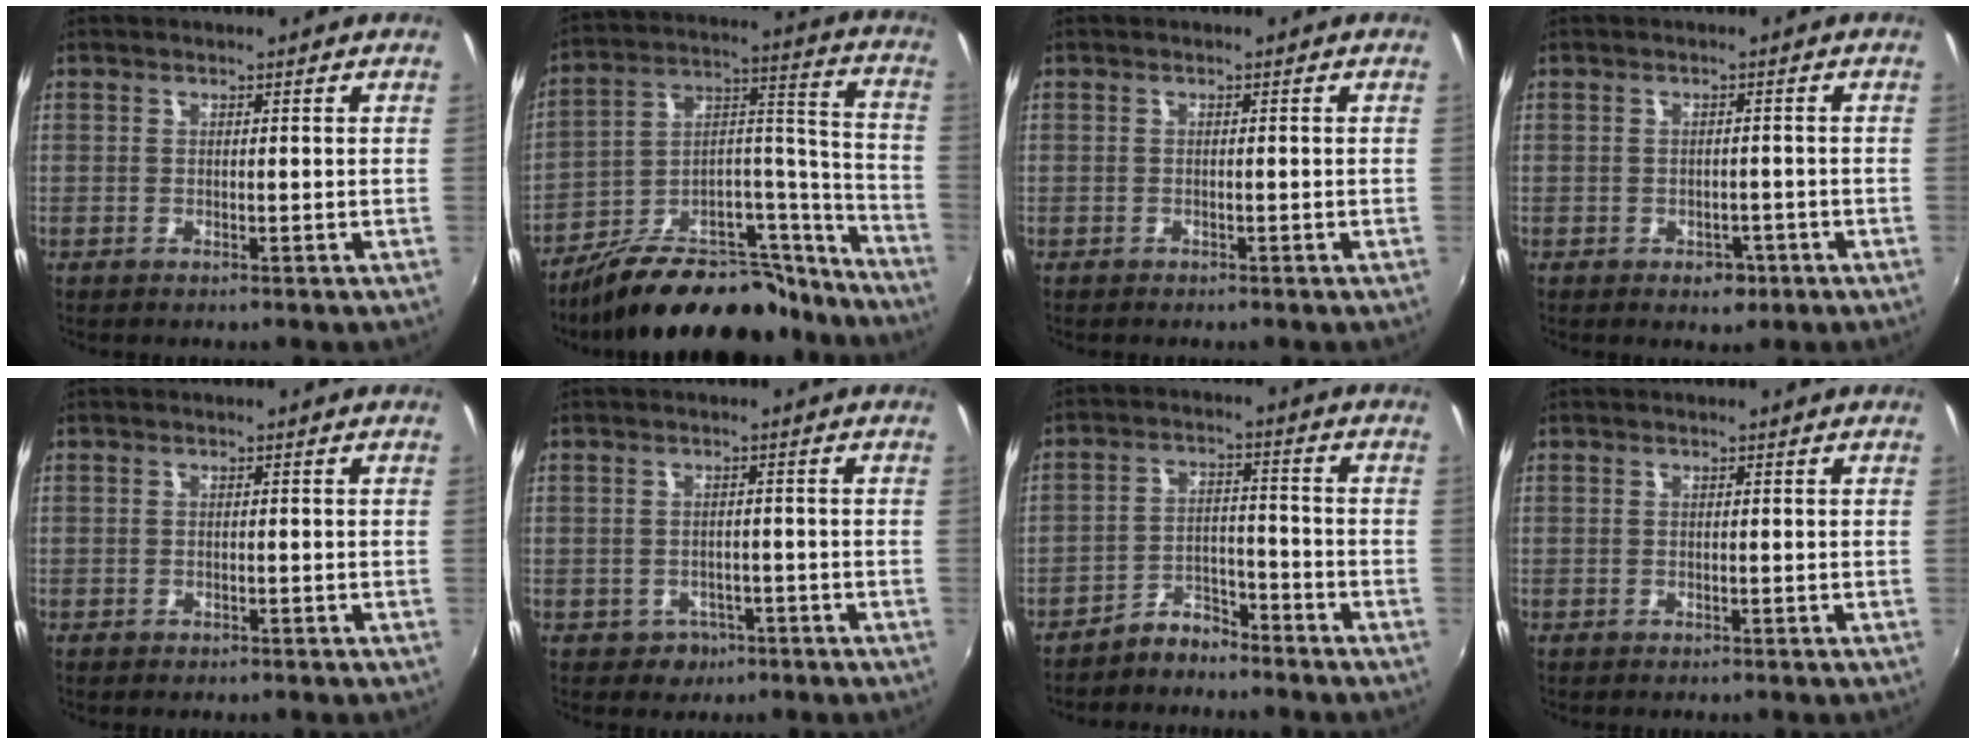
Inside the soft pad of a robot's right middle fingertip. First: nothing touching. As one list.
[{"total": 28.2, "force": [-22.8, 10.2, 13.0], "torque": [-0.185, 0.051, -0.326]}, {"total": 0.6, "force": [-0.5, 0.3, 0.0], "torque": [-0.003, -0.002, -0.009]}, {"total": 3.4, "force": [-1.8, 2.4, 1.6], "torque": [-0.030, -0.004, -0.019]}, {"total": 0.9, "force": [-0.7, 0.6, 0.2], "torque": [-0.006, -0.003, -0.010]}, {"total": 3.8, "force": [-1.8, 3.2, 0.7], "torque": [-0.026, 0.002, -0.020]}, {"total": 5.3, "force": [-4.9, 1.6, 1.1], "torque": [-0.025, 0.014, -0.084]}, {"total": 0.0}]